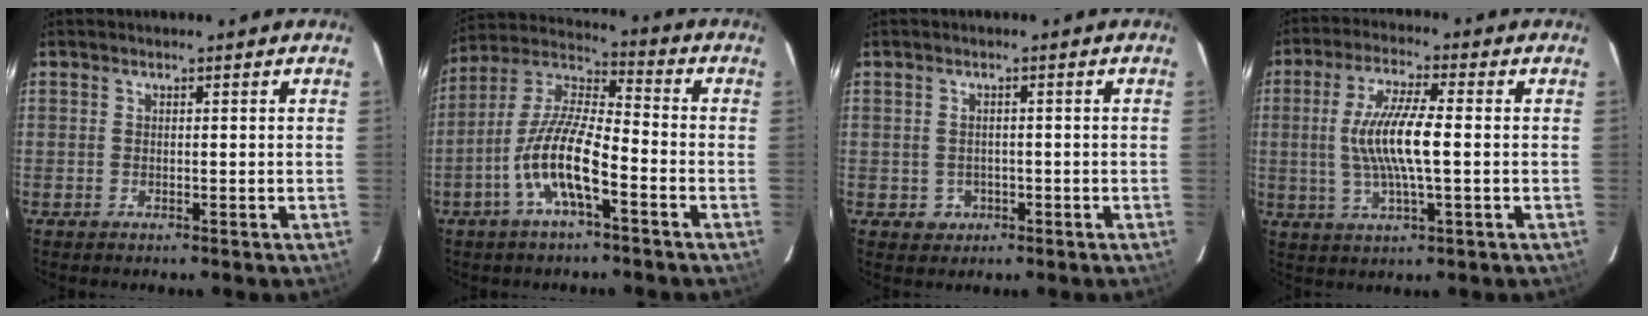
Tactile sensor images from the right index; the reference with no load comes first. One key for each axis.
{"total": 12.4, "fx": -5.4, "fy": 3.0, "fz": 10.8, "tx": -0.222, "ty": 0.002, "tz": -0.109}
{"total": 2.9, "fx": -0.8, "fy": 2.7, "fz": 0.5, "tx": -0.013, "ty": 0.004, "tz": -0.006}
{"total": 10.5, "fx": -0.2, "fy": 1.7, "fz": 10.3, "tx": -0.199, "ty": -0.001, "tz": -0.004}